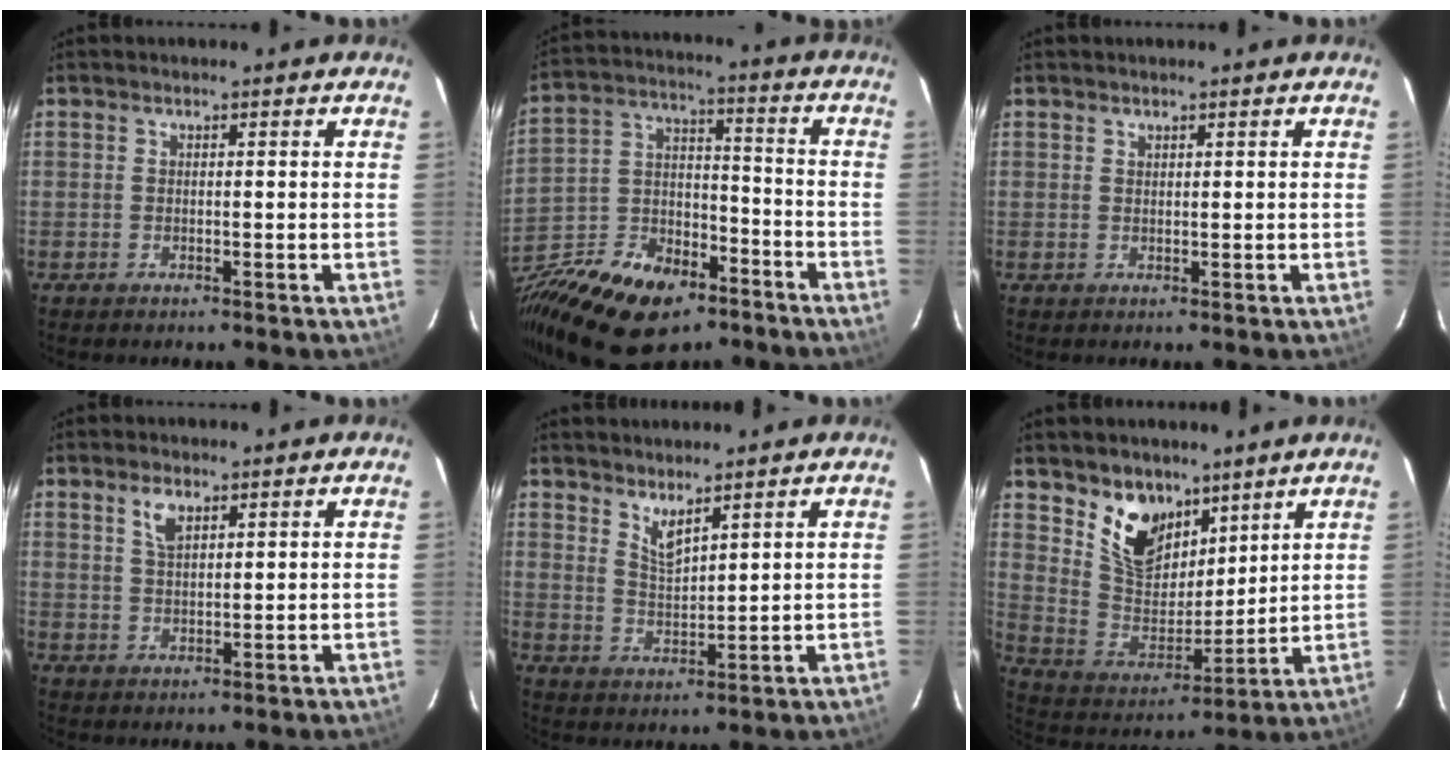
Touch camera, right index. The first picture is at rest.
{"total": 25.9, "force": [-16.2, 13.7, 14.8], "torque": [-0.325, -0.014, -0.261]}
{"total": 0.5, "force": [0.5, 0.2, 0.0], "torque": [0.000, 0.001, 0.009]}
{"total": 3.6, "force": [2.0, 1.6, 2.4], "torque": [-0.045, 0.004, 0.040]}
{"total": 4.3, "force": [3.5, 0.8, 2.4], "torque": [-0.044, -0.009, 0.063]}
{"total": 12.9, "force": [8.5, 7.5, 6.0], "torque": [-0.119, -0.006, 0.173]}